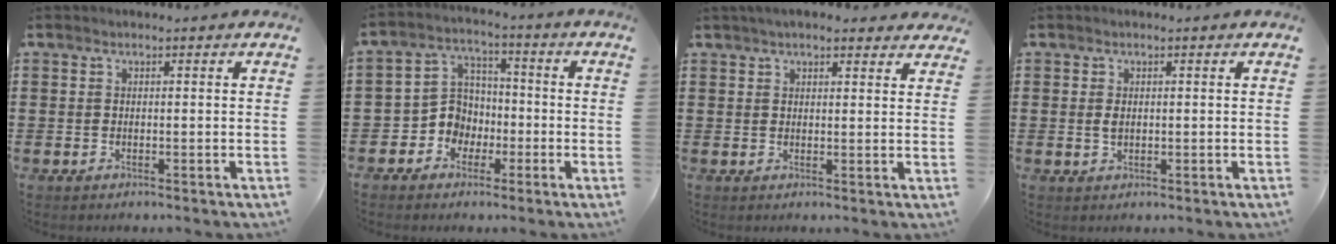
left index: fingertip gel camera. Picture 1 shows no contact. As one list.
[{"total": 6.6, "force": [-2.2, 5.9, 2.0], "torque": [-0.074, 0.007, -0.048]}, {"total": 3.3, "force": [2.8, 0.8, 1.5], "torque": [-0.036, 0.003, 0.051]}, {"total": 1.4, "force": [0.1, 0.8, 1.1], "torque": [-0.026, 0.005, 0.001]}]